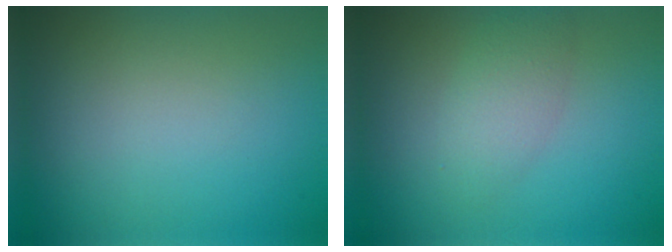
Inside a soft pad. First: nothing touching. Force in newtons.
{"total": 2.6, "press": 2.6, "slide": 0.0}